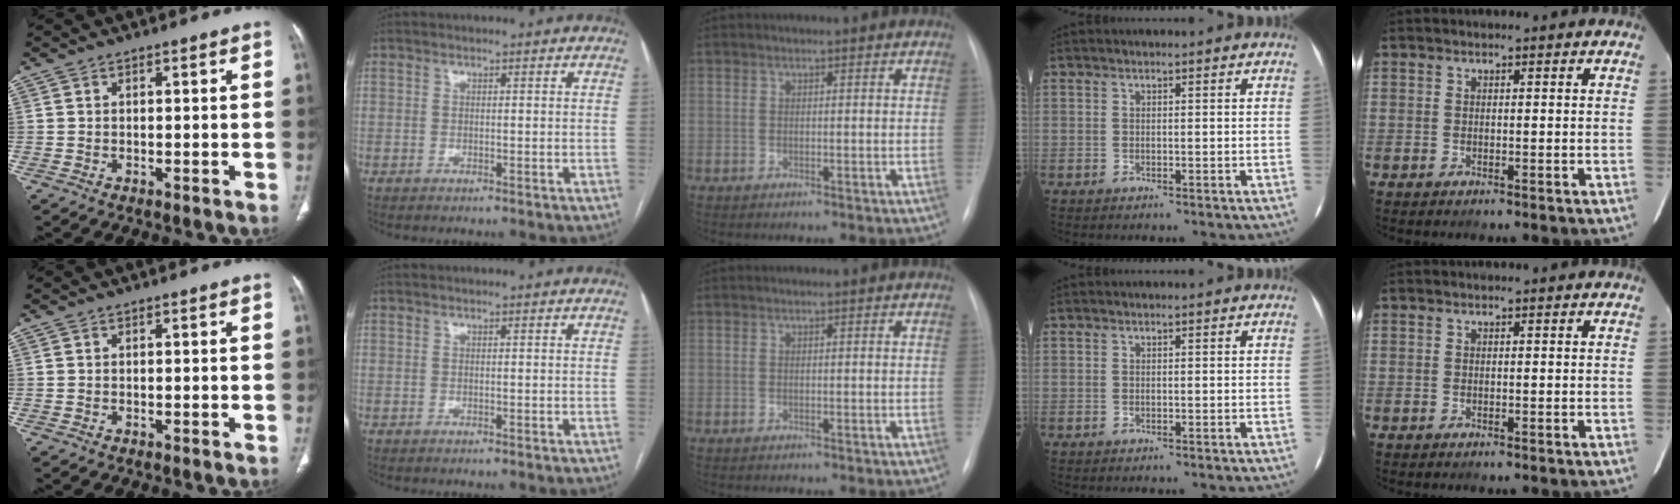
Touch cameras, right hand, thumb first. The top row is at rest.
{}